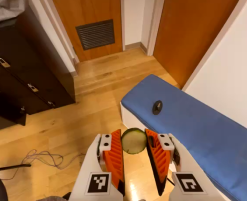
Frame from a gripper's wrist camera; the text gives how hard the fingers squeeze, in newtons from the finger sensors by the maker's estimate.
{"total": 9.6, "left": 9.8, "right": 9.4}